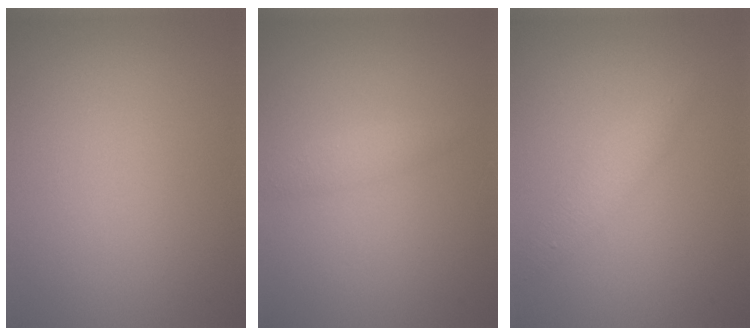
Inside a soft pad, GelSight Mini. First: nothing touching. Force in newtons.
{"total": 1.2, "press": 1.2, "slide": 0.0}
{"total": 2.0, "press": 2.0, "slide": 0.0}